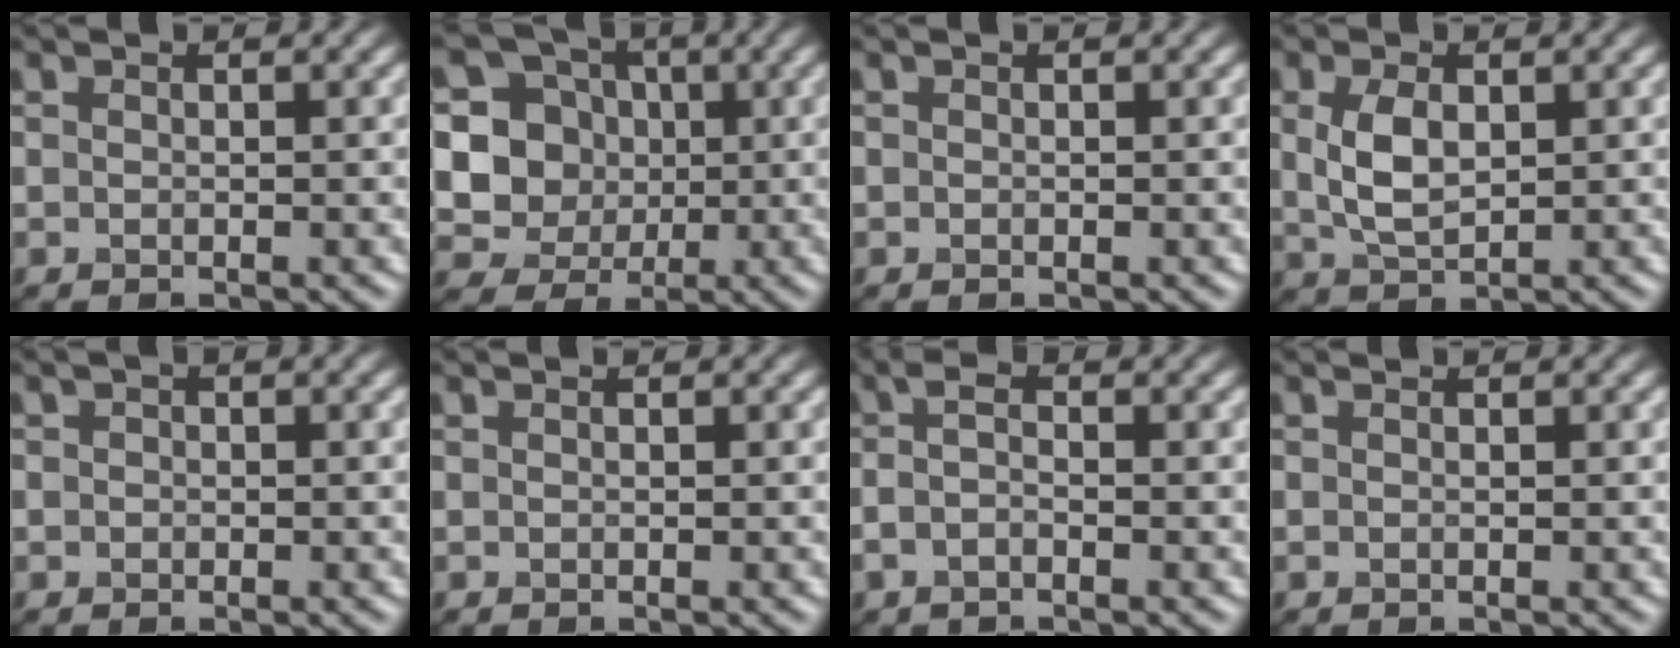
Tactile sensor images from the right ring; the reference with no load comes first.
{"total": 7.0, "force": [0.5, 6.5, 2.6], "torque": [-0.040, 0.011, -0.008]}
{"total": 0.0}
{"total": 3.7, "force": [0.7, 2.1, 2.9], "torque": [-0.072, 0.001, 0.018]}
{"total": 0.8, "force": [0.1, 0.7, 0.3], "torque": [-0.001, -0.003, -0.004]}
{"total": 0.0}
{"total": 1.7, "force": [-0.5, 0.7, 1.5], "torque": [-0.031, -0.003, -0.015]}
{"total": 0.0}